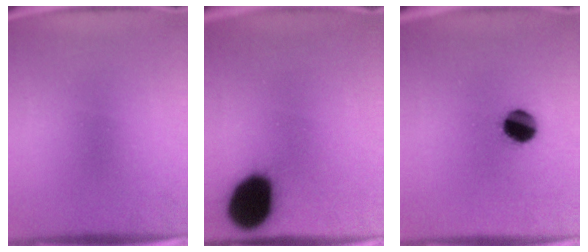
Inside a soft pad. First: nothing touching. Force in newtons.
{"total": 18.4}
{"total": 8.3}